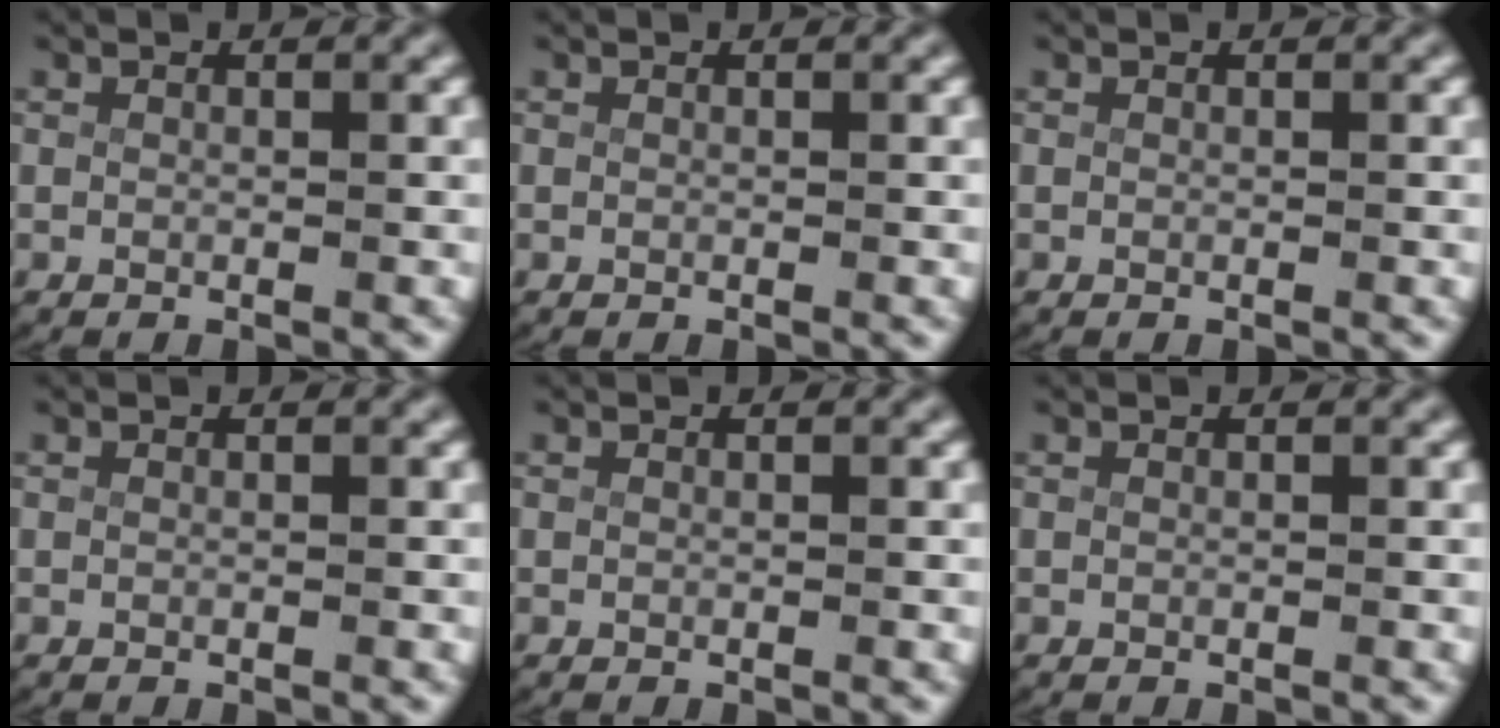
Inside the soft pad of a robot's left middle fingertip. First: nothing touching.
{"total": 0.0}
{"total": 0.0}
{"total": 0.0}
{"total": 0.0}
{"total": 0.0}